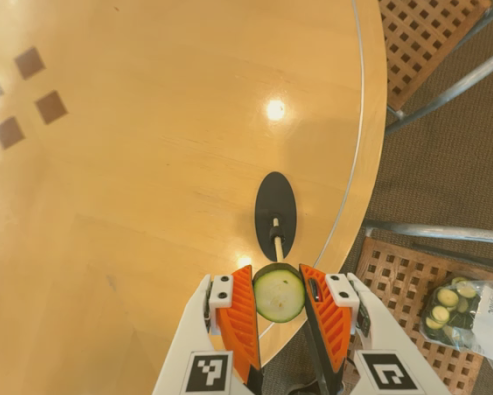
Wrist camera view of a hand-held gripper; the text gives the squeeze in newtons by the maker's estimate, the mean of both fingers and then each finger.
{"total": 8.5, "left": 8.2, "right": 8.8}